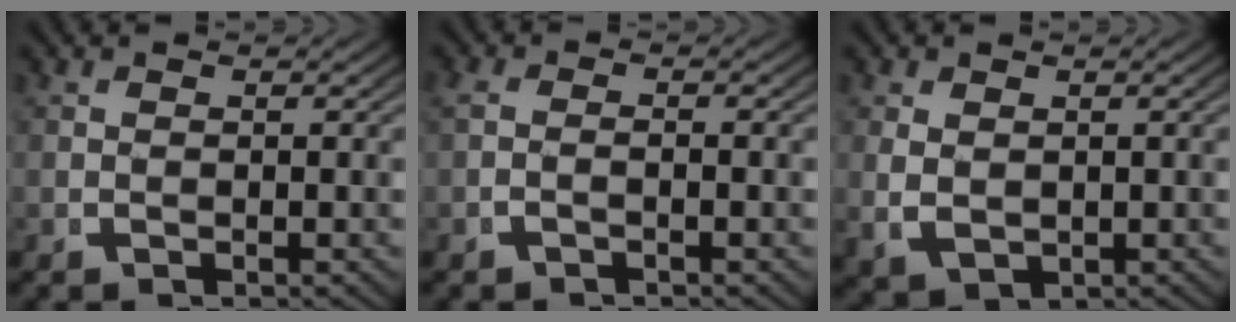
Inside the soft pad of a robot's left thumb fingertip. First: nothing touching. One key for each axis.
{"total": 1.1, "fx": -0.5, "fy": 0.6, "fz": 0.7, "tx": -0.023, "ty": 0.001, "tz": -0.010}
{"total": 2.6, "fx": 0.1, "fy": 2.0, "fz": 1.7, "tx": -0.047, "ty": -0.018, "tz": 0.023}